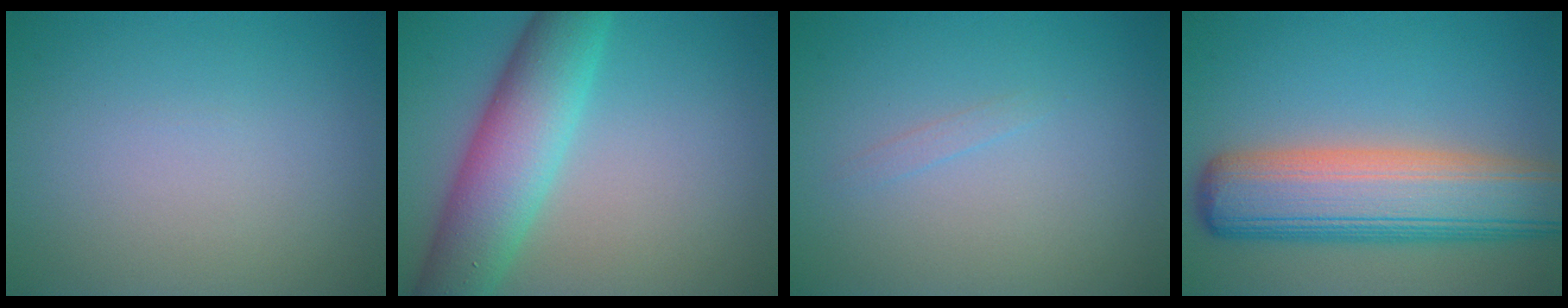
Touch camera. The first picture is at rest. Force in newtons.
{"total": 7.8, "press": 7.8, "slide": 0.4}
{"total": 0.6, "press": 0.6, "slide": 0.0}
{"total": 10.5, "press": 10.4, "slide": 0.9}